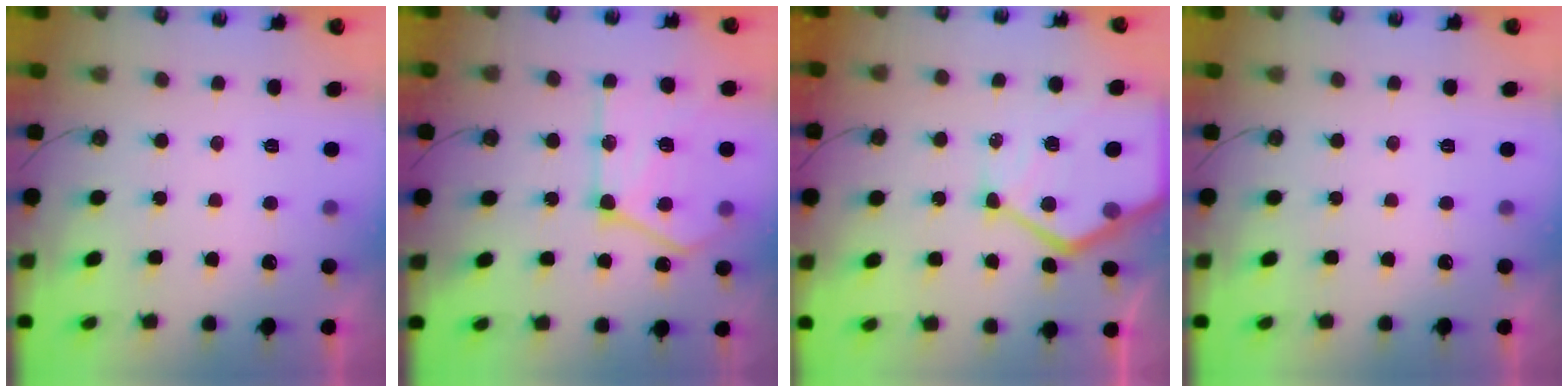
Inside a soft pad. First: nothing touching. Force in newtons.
{"total": 19.9, "press": 19.8, "slide": 1.5}
{"total": 17.0, "press": 16.9, "slide": 1.5}
{"total": 0.0}